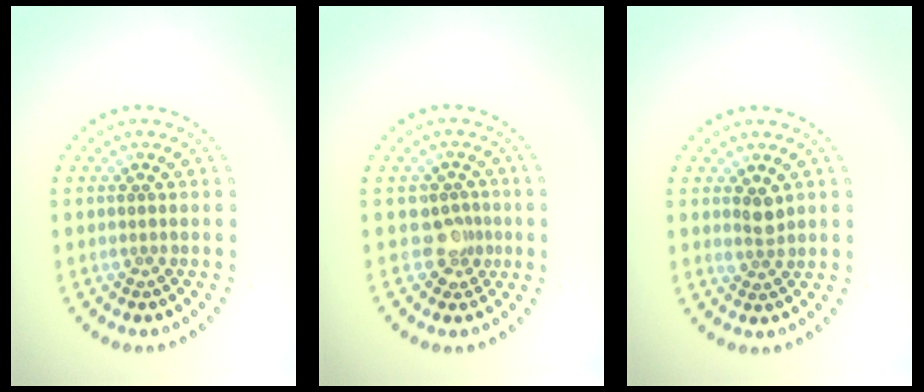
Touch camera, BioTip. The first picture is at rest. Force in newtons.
{"total": 2.0, "press": 1.6, "slide": 1.3}
{"total": 1.5, "press": 1.2, "slide": 0.9}